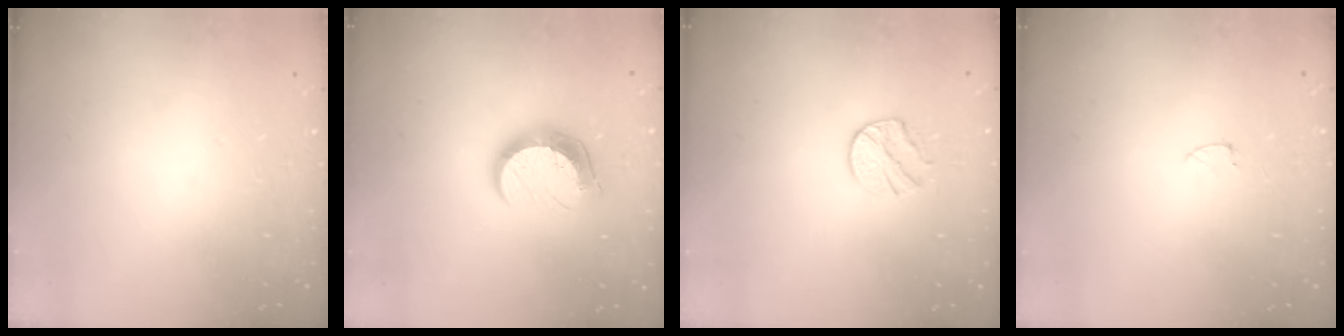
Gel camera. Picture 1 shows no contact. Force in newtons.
{"total": 12.2, "press": 12.2, "slide": 0.7}
{"total": 7.7, "press": 7.7, "slide": 0.7}
{"total": 2.6, "press": 2.6, "slide": 0.2}